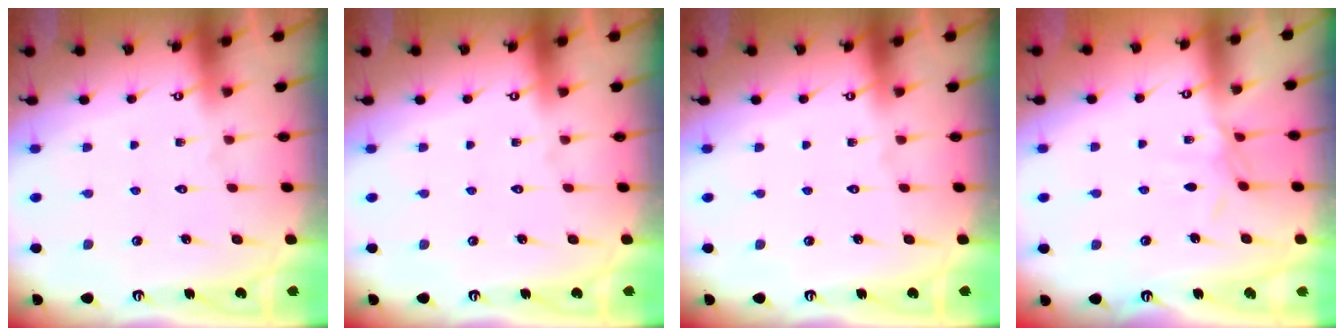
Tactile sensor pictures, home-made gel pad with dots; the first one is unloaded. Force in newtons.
{"total": 0.0}
{"total": 0.0}
{"total": 3.9, "press": 3.9, "slide": 0.6}